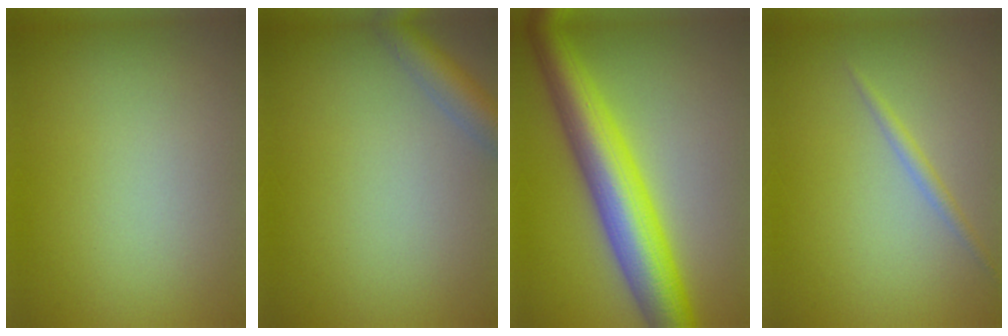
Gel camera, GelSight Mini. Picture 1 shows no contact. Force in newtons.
{"total": 3.2, "press": 3.2, "slide": 0.1}
{"total": 9.2, "press": 9.2, "slide": 0.2}
{"total": 1.2, "press": 1.2, "slide": 0.0}